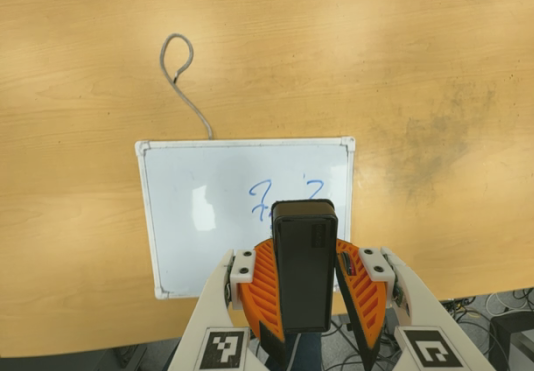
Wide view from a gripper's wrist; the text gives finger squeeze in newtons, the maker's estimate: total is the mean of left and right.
{"total": 6.6, "left": 7.0, "right": 6.2}